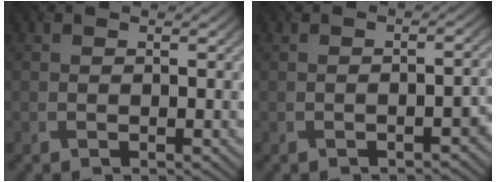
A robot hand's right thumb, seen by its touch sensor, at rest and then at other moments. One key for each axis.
{"total": 2.3, "fx": -1.3, "fy": 0.6, "fz": 1.7, "tx": -0.023, "ty": 0.006, "tz": -0.017}